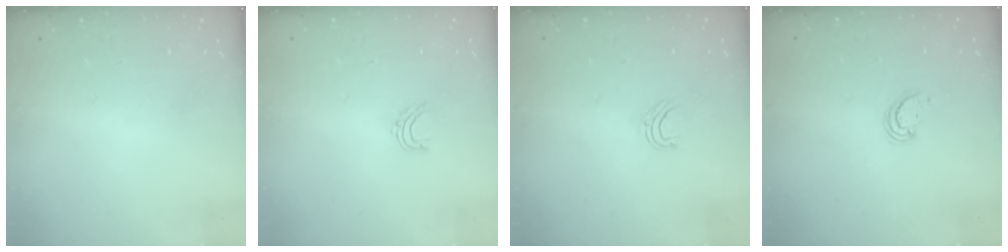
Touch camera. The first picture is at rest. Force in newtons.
{"total": 4.8, "press": 4.8, "slide": 0.3}
{"total": 4.1, "press": 4.1, "slide": 0.3}
{"total": 2.6, "press": 2.6, "slide": 0.2}